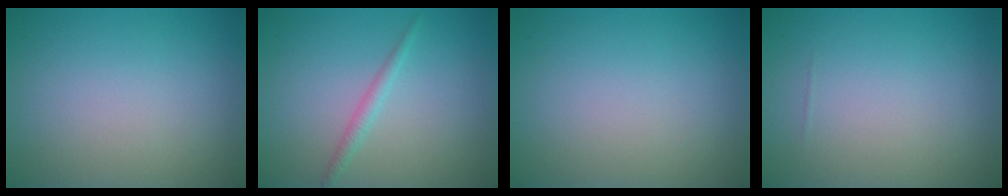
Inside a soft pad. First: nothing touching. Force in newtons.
{"total": 1.3, "press": 1.3, "slide": 0.0}
{"total": 0.0}
{"total": 0.0}